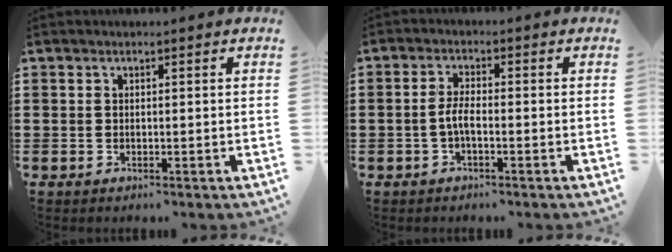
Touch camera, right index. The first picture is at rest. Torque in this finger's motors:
{"motor_torque": [0.72, -0.51, 0.40, 0.11]}